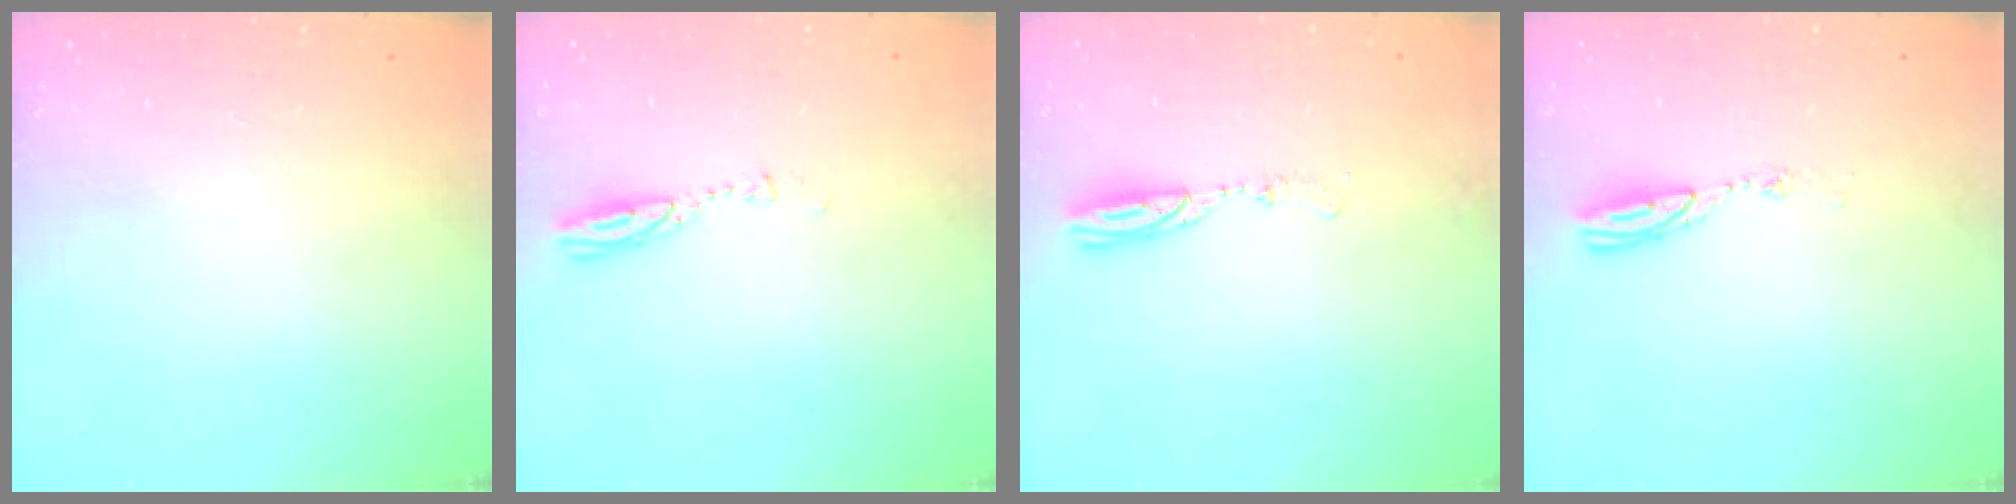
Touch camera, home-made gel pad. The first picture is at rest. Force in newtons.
{"total": 3.8, "press": 3.8, "slide": 0.3}
{"total": 4.7, "press": 4.7, "slide": 0.4}
{"total": 4.8, "press": 4.8, "slide": 0.5}